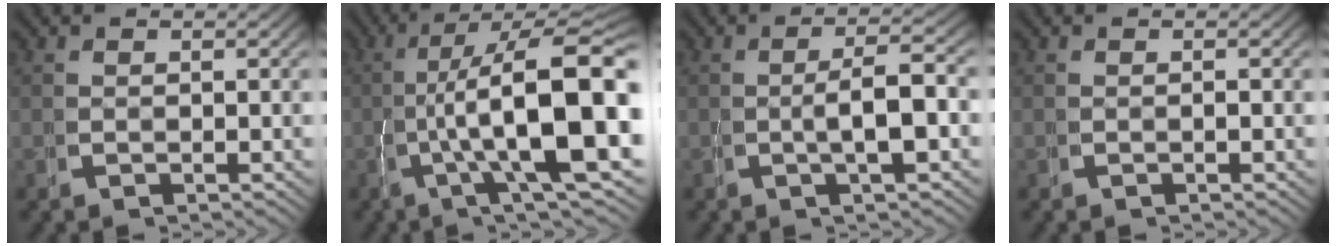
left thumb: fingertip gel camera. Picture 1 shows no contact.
{"total": 14.9, "force": [-0.4, 6.1, 13.6], "torque": [-0.209, -0.014, 0.002]}
{"total": 4.3, "force": [-0.3, 1.2, 4.1], "torque": [-0.066, 0.003, -0.006]}
{"total": 0.0}